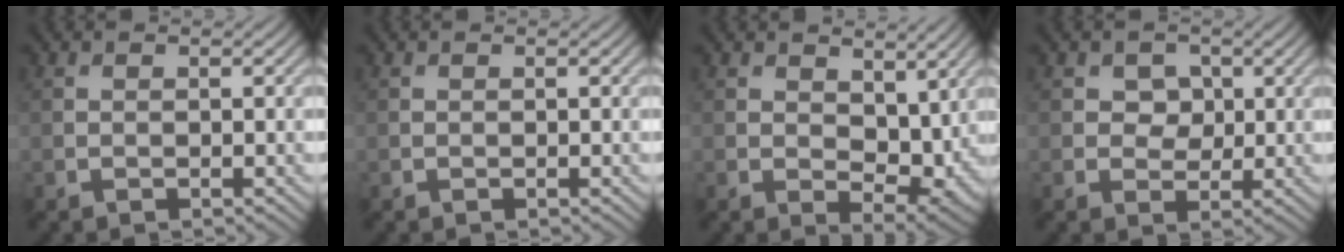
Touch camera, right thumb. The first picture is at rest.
{"total": 0.0}
{"total": 6.8, "force": [2.7, 4.0, 4.8], "torque": [-0.082, -0.016, 0.044]}
{"total": 3.3, "force": [1.1, 2.7, 1.6], "torque": [-0.032, -0.008, 0.014]}